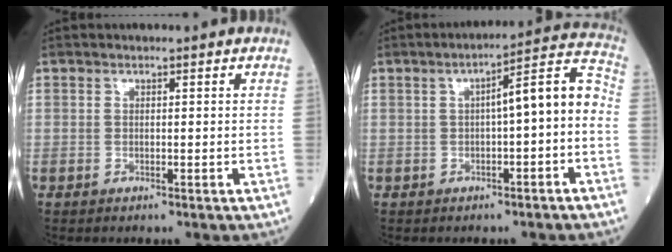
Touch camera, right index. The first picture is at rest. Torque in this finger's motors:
{"motor_torque": [1.04, -0.24, 0.34, 0.11]}